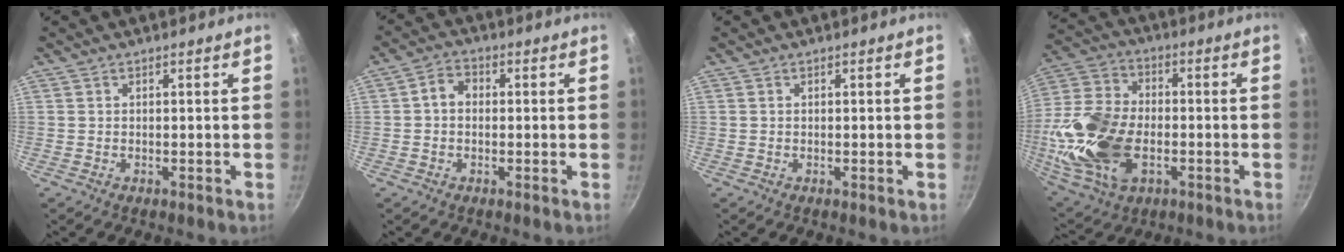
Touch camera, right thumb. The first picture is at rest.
{"total": 3.8, "force": [0.0, 3.0, 2.4], "torque": [-0.032, 0.011, -0.010]}
{"total": 0.0}
{"total": 20.8, "force": [-3.6, 13.3, 15.6], "torque": [-0.313, 0.020, -0.066]}